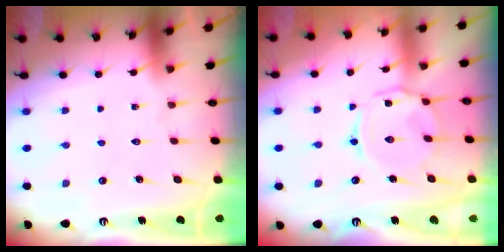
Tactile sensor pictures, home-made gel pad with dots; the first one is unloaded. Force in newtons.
{"total": 6.5, "press": 6.5, "slide": 0.5}